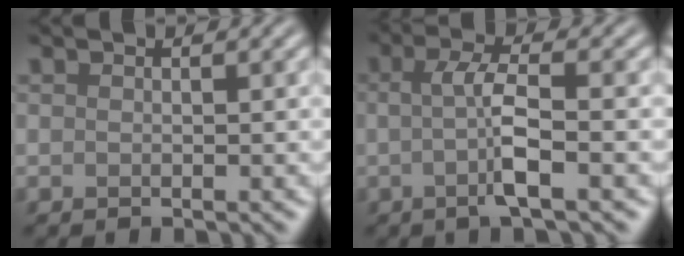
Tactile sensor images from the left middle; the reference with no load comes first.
{"total": 3.9, "force": [-0.5, 0.7, 3.8], "torque": [-0.074, -0.001, -0.013]}